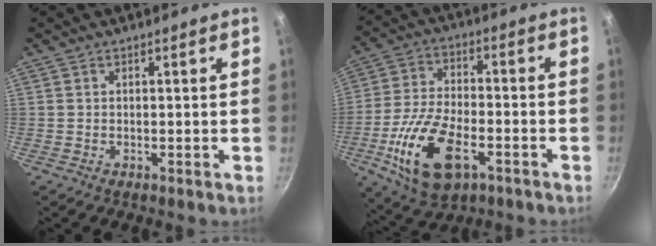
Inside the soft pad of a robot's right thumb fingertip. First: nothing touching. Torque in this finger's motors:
{"motor_torque": [0.30, 0.64, 1.71, -1.07, 0.69]}